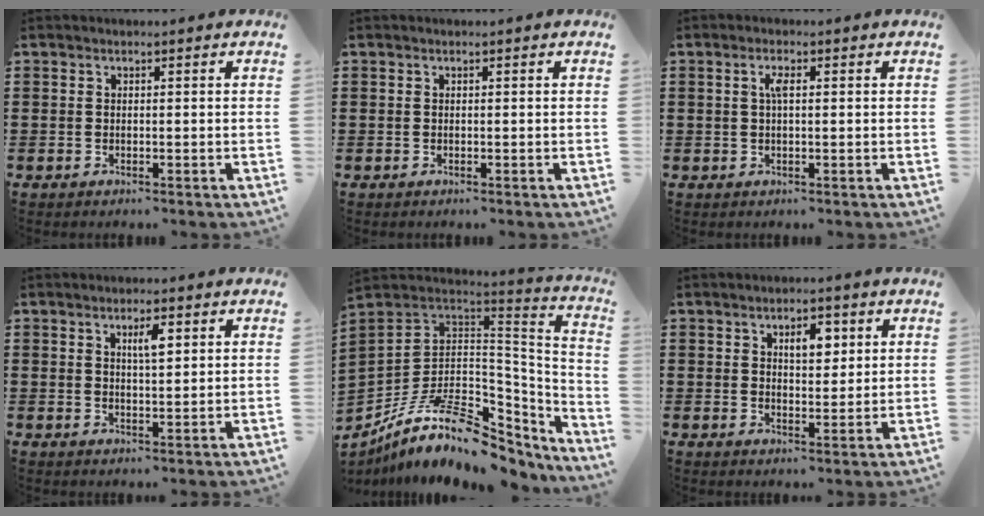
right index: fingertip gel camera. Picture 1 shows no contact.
{"total": 0.0}
{"total": 2.1, "force": [0.5, 0.6, 1.9], "torque": [-0.040, 0.004, 0.006]}
{"total": 3.1, "force": [1.2, 0.8, 2.8], "torque": [-0.050, 0.002, 0.017]}
{"total": 14.0, "force": [-6.9, 7.4, 9.6], "torque": [-0.205, 0.016, -0.115]}
{"total": 4.4, "force": [1.8, 2.3, 3.3], "torque": [-0.049, 0.002, 0.025]}